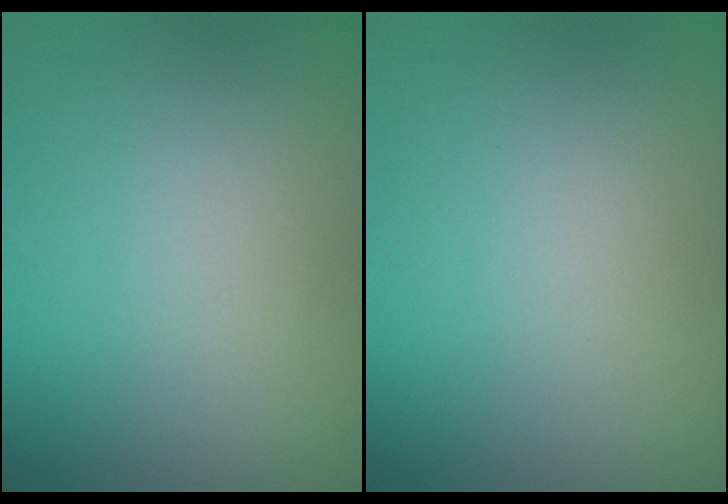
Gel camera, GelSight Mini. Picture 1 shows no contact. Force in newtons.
{"total": 0.0}